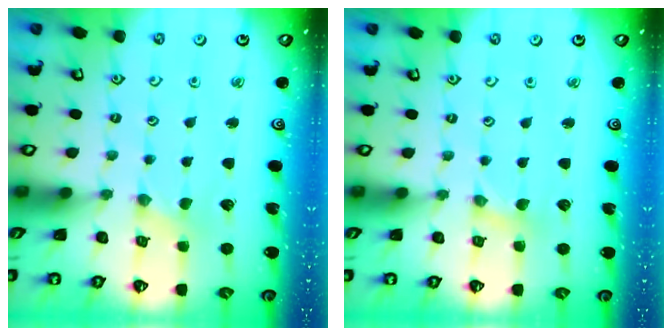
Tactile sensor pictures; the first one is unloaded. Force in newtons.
{"total": 1.4, "press": 1.4, "slide": 0.2}